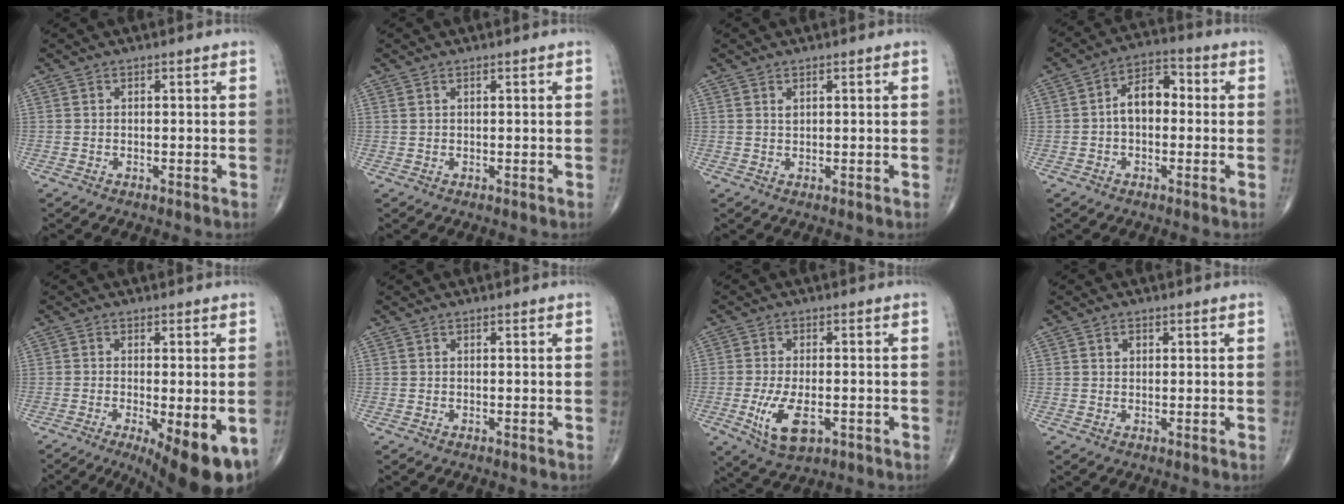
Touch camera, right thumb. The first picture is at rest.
{"total": 0.7, "force": [0.5, 0.1, 0.4], "torque": [-0.011, 0.005, 0.013]}
{"total": 0.9, "force": [0.6, 0.4, 0.6], "torque": [-0.008, 0.000, 0.012]}
{"total": 7.9, "force": [-0.1, 5.0, 6.1], "torque": [-0.083, 0.031, -0.014]}
{"total": 13.3, "force": [-5.5, 4.1, 11.4], "torque": [-0.139, -0.017, -0.075]}
{"total": 0.0}
{"total": 7.8, "force": [-2.4, 3.8, 6.4], "torque": [-0.124, -0.005, -0.033]}
{"total": 1.4, "force": [0.6, 1.1, 0.8], "torque": [-0.008, -0.002, 0.010]}